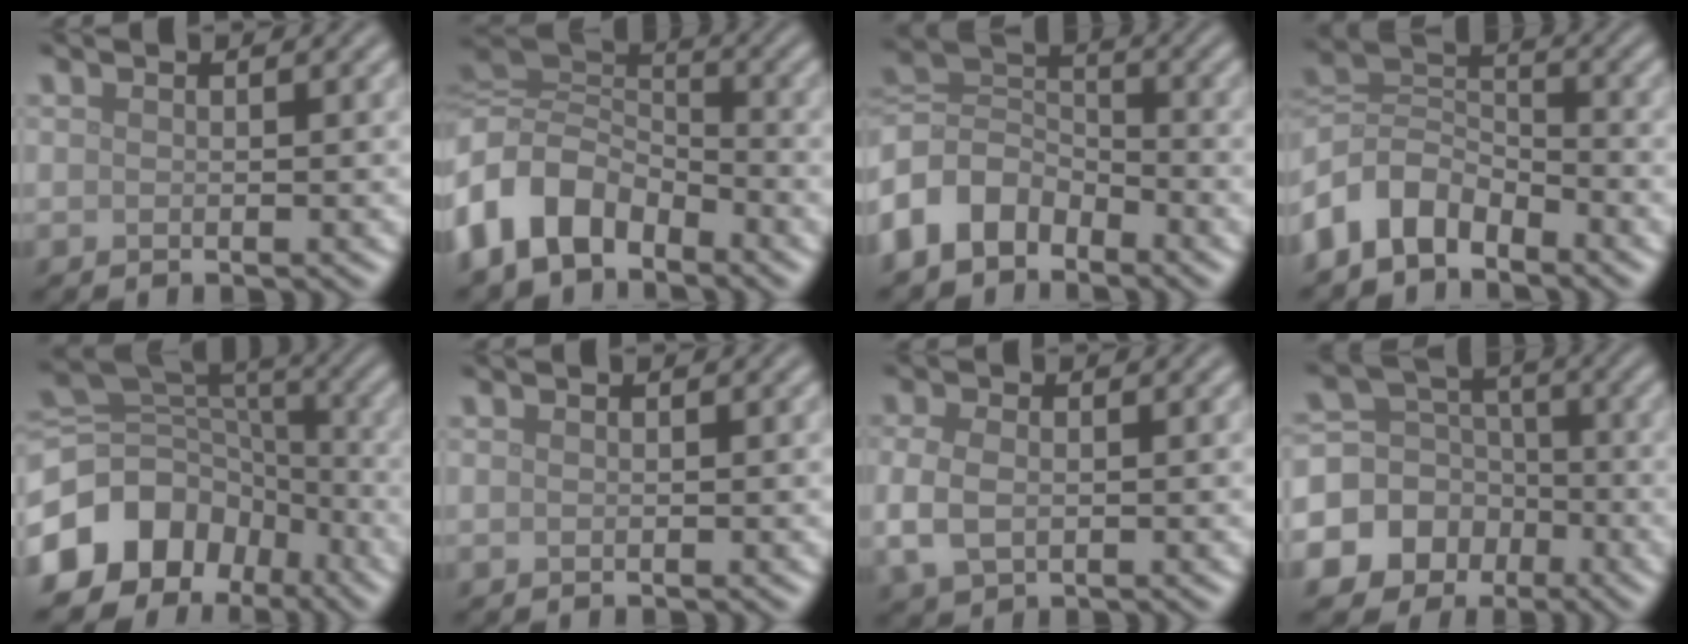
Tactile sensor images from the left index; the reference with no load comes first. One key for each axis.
{"total": 9.2, "fx": -4.0, "fy": 6.1, "fz": 5.5, "tx": -0.113, "ty": 0.003, "tz": -0.088}
{"total": 6.2, "fx": -3.3, "fy": 4.3, "fz": 3.1, "tx": -0.064, "ty": 0.004, "tz": -0.083}
{"total": 6.0, "fx": -3.9, "fy": 3.6, "fz": 2.8, "tx": -0.050, "ty": 0.006, "tz": -0.090}
{"total": 11.2, "fx": -5.3, "fy": 8.8, "fz": 4.6, "tx": -0.107, "ty": 0.010, "tz": -0.101}
{"total": 0.0}
{"total": 3.5, "fx": -0.4, "fy": 2.4, "fz": 2.5, "tx": -0.063, "ty": -0.007, "tz": -0.009}
{"total": 12.0, "fx": -4.8, "fy": 10.7, "fz": 2.7, "tx": -0.080, "ty": -0.016, "tz": -0.093}